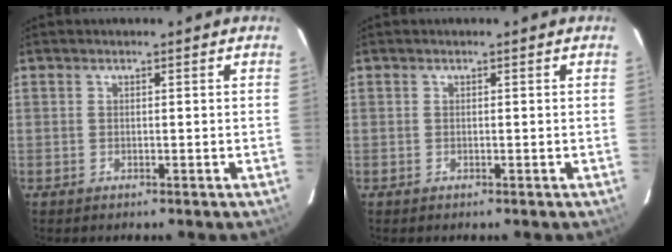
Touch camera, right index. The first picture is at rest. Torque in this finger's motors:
{"motor_torque": [0.00, 0.00, 0.00, 0.00]}